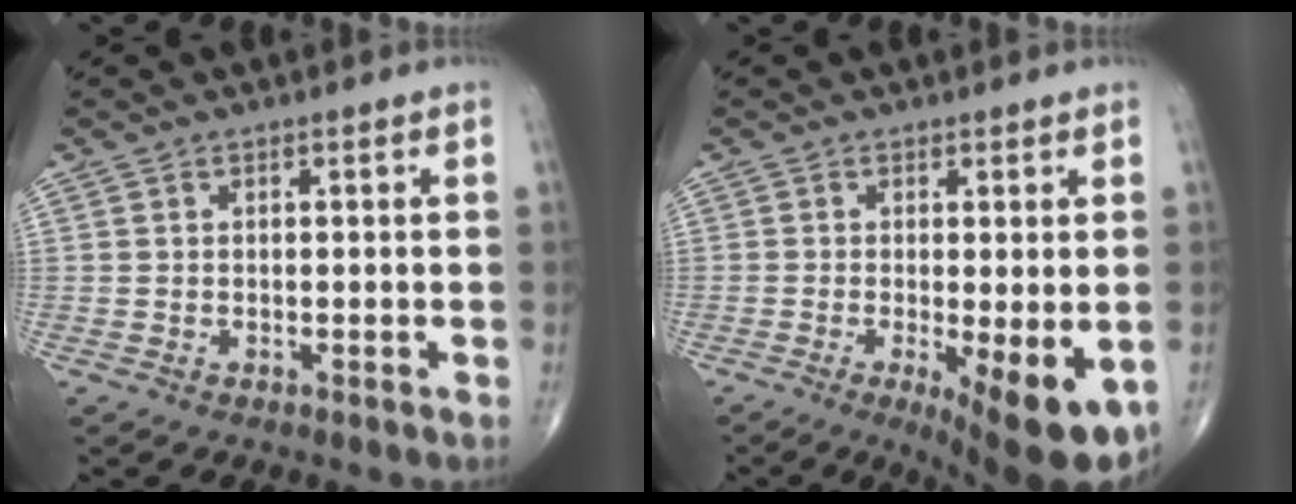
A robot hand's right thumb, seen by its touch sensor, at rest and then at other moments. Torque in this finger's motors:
{"motor_torque": [-0.03, 0.61, -0.10, -0.25, 0.09]}